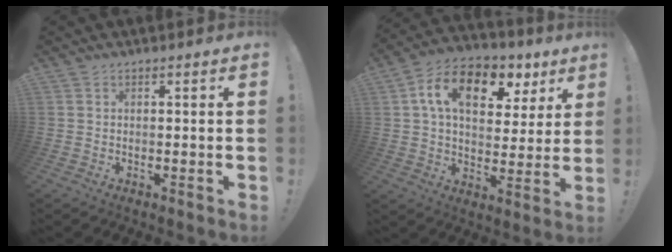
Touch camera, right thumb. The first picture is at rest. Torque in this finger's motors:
{"motor_torque": [1.01, 1.64, 0.69, -0.25, 0.10]}